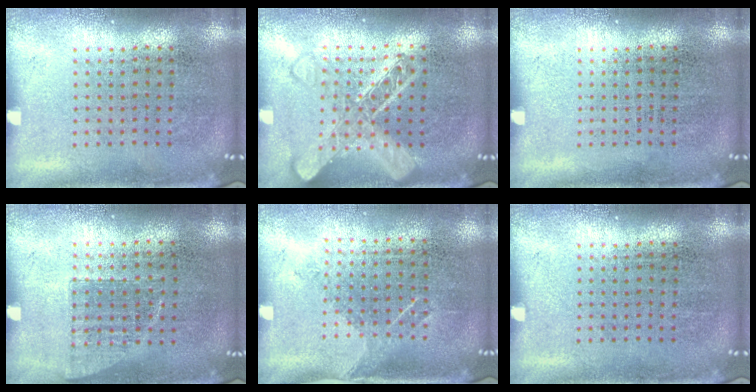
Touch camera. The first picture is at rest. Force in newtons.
{"total": 2.1, "press": 2.1, "slide": 0.3}
{"total": 0.0}
{"total": 0.7, "press": 0.7, "slide": 0.2}
{"total": 1.2, "press": 1.0, "slide": 0.7}
{"total": 0.0}